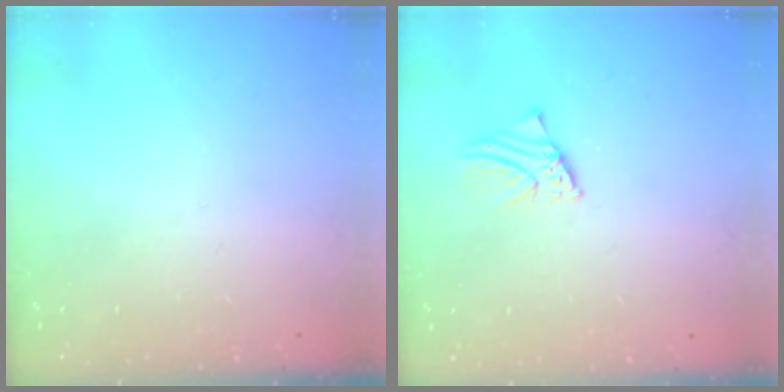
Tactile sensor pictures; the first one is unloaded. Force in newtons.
{"total": 1.5, "press": 1.5, "slide": 0.0}